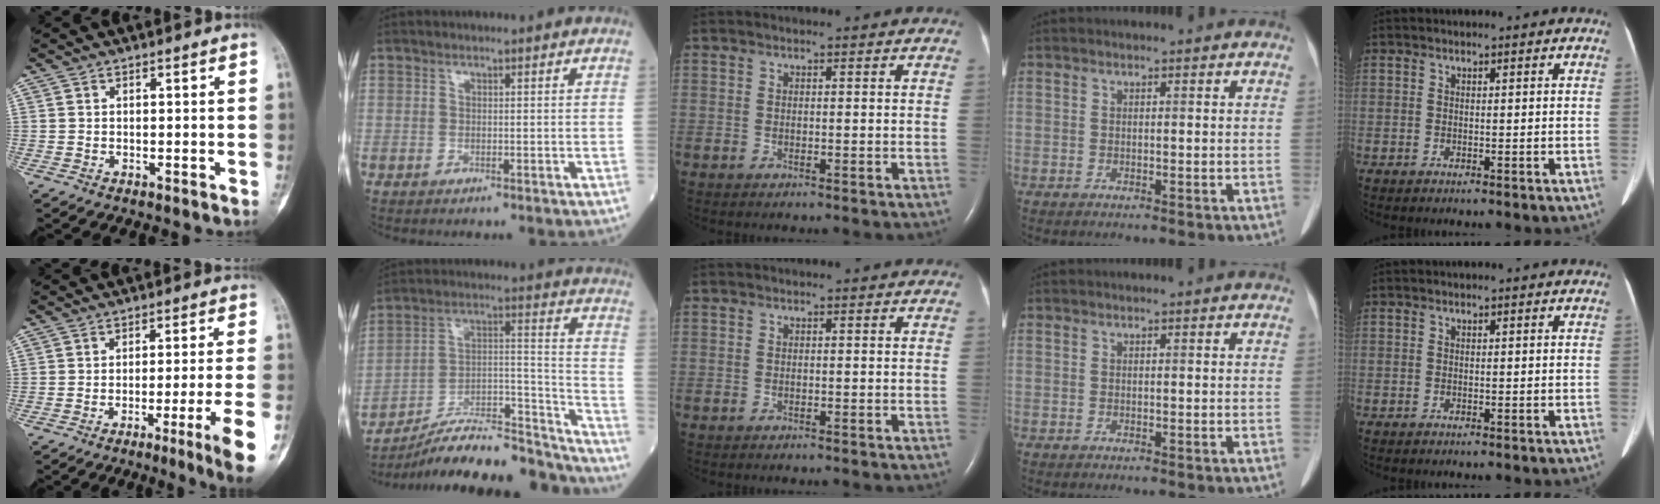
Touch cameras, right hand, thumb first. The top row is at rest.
{"thumb": {"total": 10.3, "force": [-4.7, -0.5, 9.1], "torque": [-0.135, 0.000, -0.068]}, "index": {"total": 23.3, "force": [-21.5, 3.0, 8.7], "torque": [-0.098, 0.039, -0.335]}}